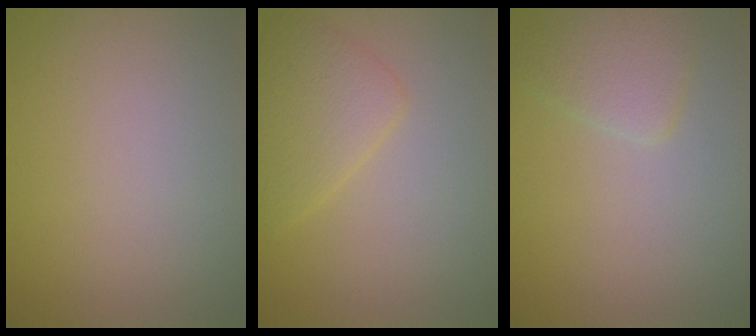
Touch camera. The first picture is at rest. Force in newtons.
{"total": 3.2, "press": 3.2, "slide": 0.1}
{"total": 2.6, "press": 2.6, "slide": 0.3}